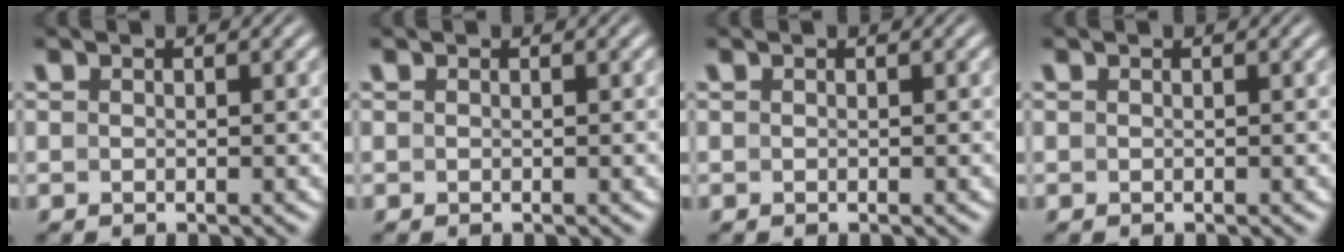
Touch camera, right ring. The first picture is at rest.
{"total": 0.0}
{"total": 0.0}
{"total": 0.0}